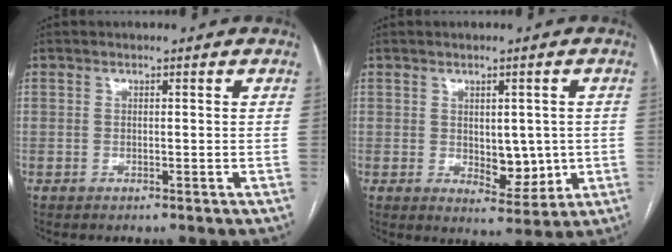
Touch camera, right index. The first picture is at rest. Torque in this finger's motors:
{"motor_torque": [0.21, 0.30, 0.07, 0.01]}